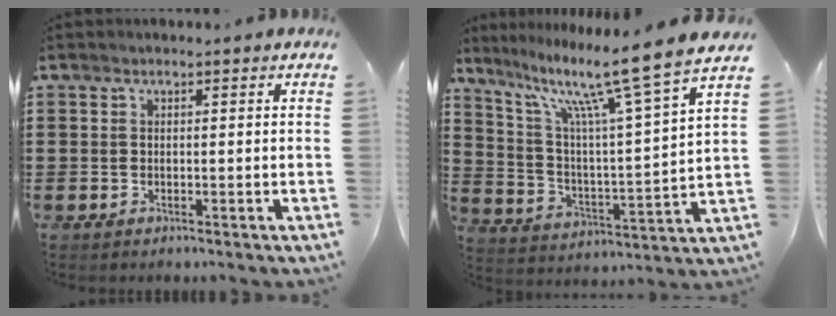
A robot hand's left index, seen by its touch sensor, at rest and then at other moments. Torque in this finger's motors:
{"motor_torque": [2.14, 0.00, 0.20, 0.10]}